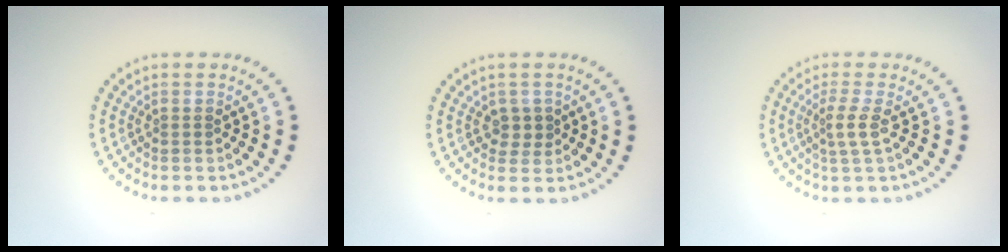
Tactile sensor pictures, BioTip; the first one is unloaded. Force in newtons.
{"total": 1.7, "press": 1.5, "slide": 0.9}
{"total": 1.9, "press": 1.4, "slide": 1.3}